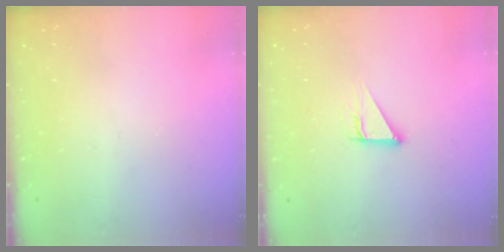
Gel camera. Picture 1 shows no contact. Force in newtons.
{"total": 3.3, "press": 3.3, "slide": 0.2}